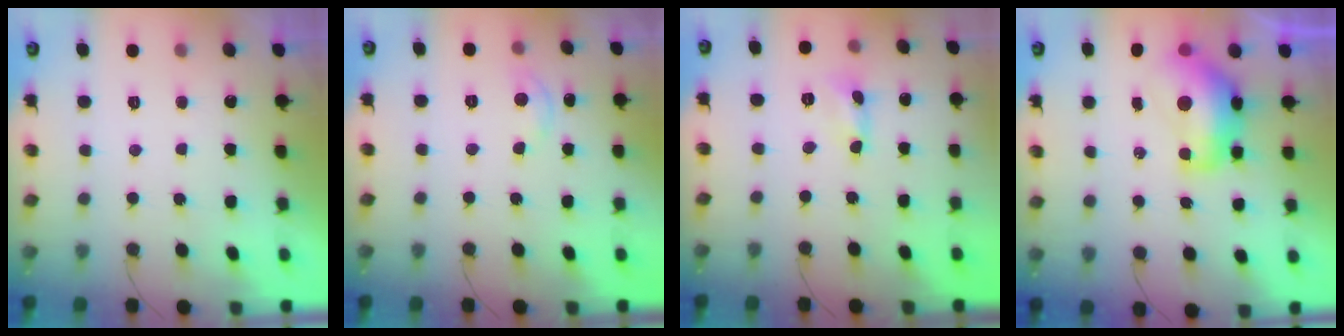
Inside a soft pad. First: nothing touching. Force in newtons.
{"total": 2.9, "press": 2.8, "slide": 0.4}
{"total": 0.6, "press": 0.6, "slide": 0.0}
{"total": 12.4, "press": 12.4, "slide": 1.1}